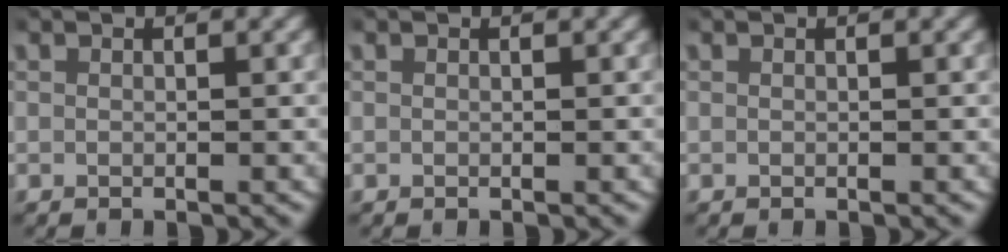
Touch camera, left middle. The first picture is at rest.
{"total": 0.0}
{"total": 0.0}